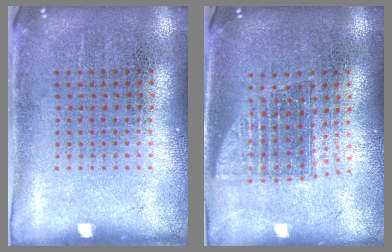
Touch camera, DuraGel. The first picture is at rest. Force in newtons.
{"total": 1.5, "press": 1.2, "slide": 0.9}